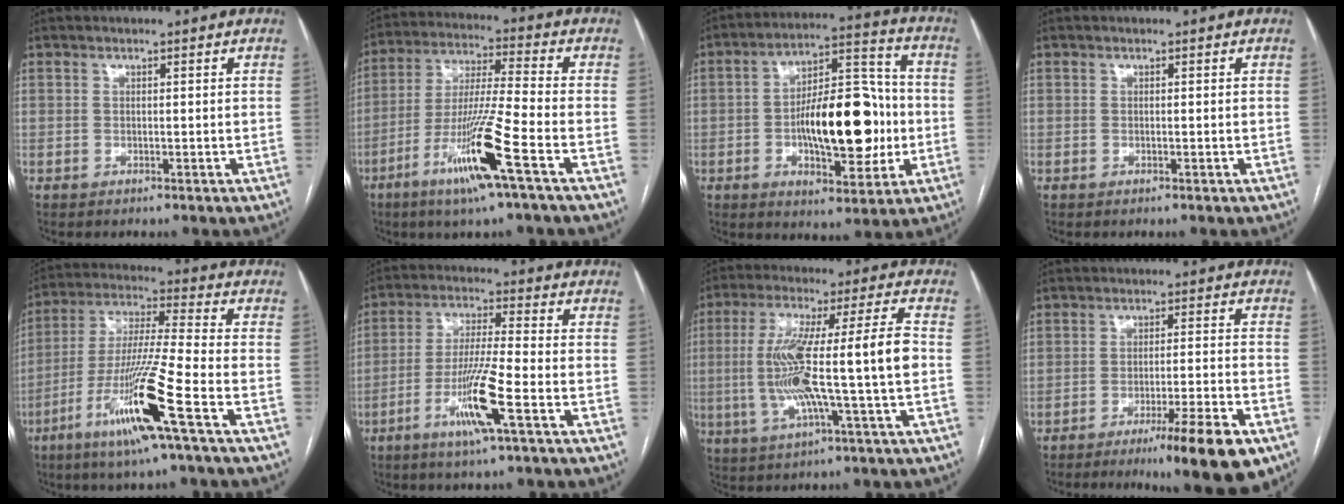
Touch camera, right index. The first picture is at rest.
{"total": 13.9, "force": [-6.8, -0.7, 12.2], "torque": [-0.245, -0.021, -0.127]}
{"total": 17.3, "force": [-2.2, 6.5, 15.9], "torque": [-0.252, 0.024, -0.028]}
{"total": 0.0}
{"total": 15.9, "force": [-7.4, -1.0, 14.0], "torque": [-0.283, -0.024, -0.141]}
{"total": 10.4, "force": [-4.5, -0.3, 9.3], "torque": [-0.182, -0.013, -0.088]}
{"total": 15.0, "force": [-1.4, -0.1, 14.9], "torque": [-0.280, 0.018, -0.027]}
{"total": 11.3, "force": [-6.9, 0.0, 9.0], "torque": [-0.127, -0.021, -0.106]}